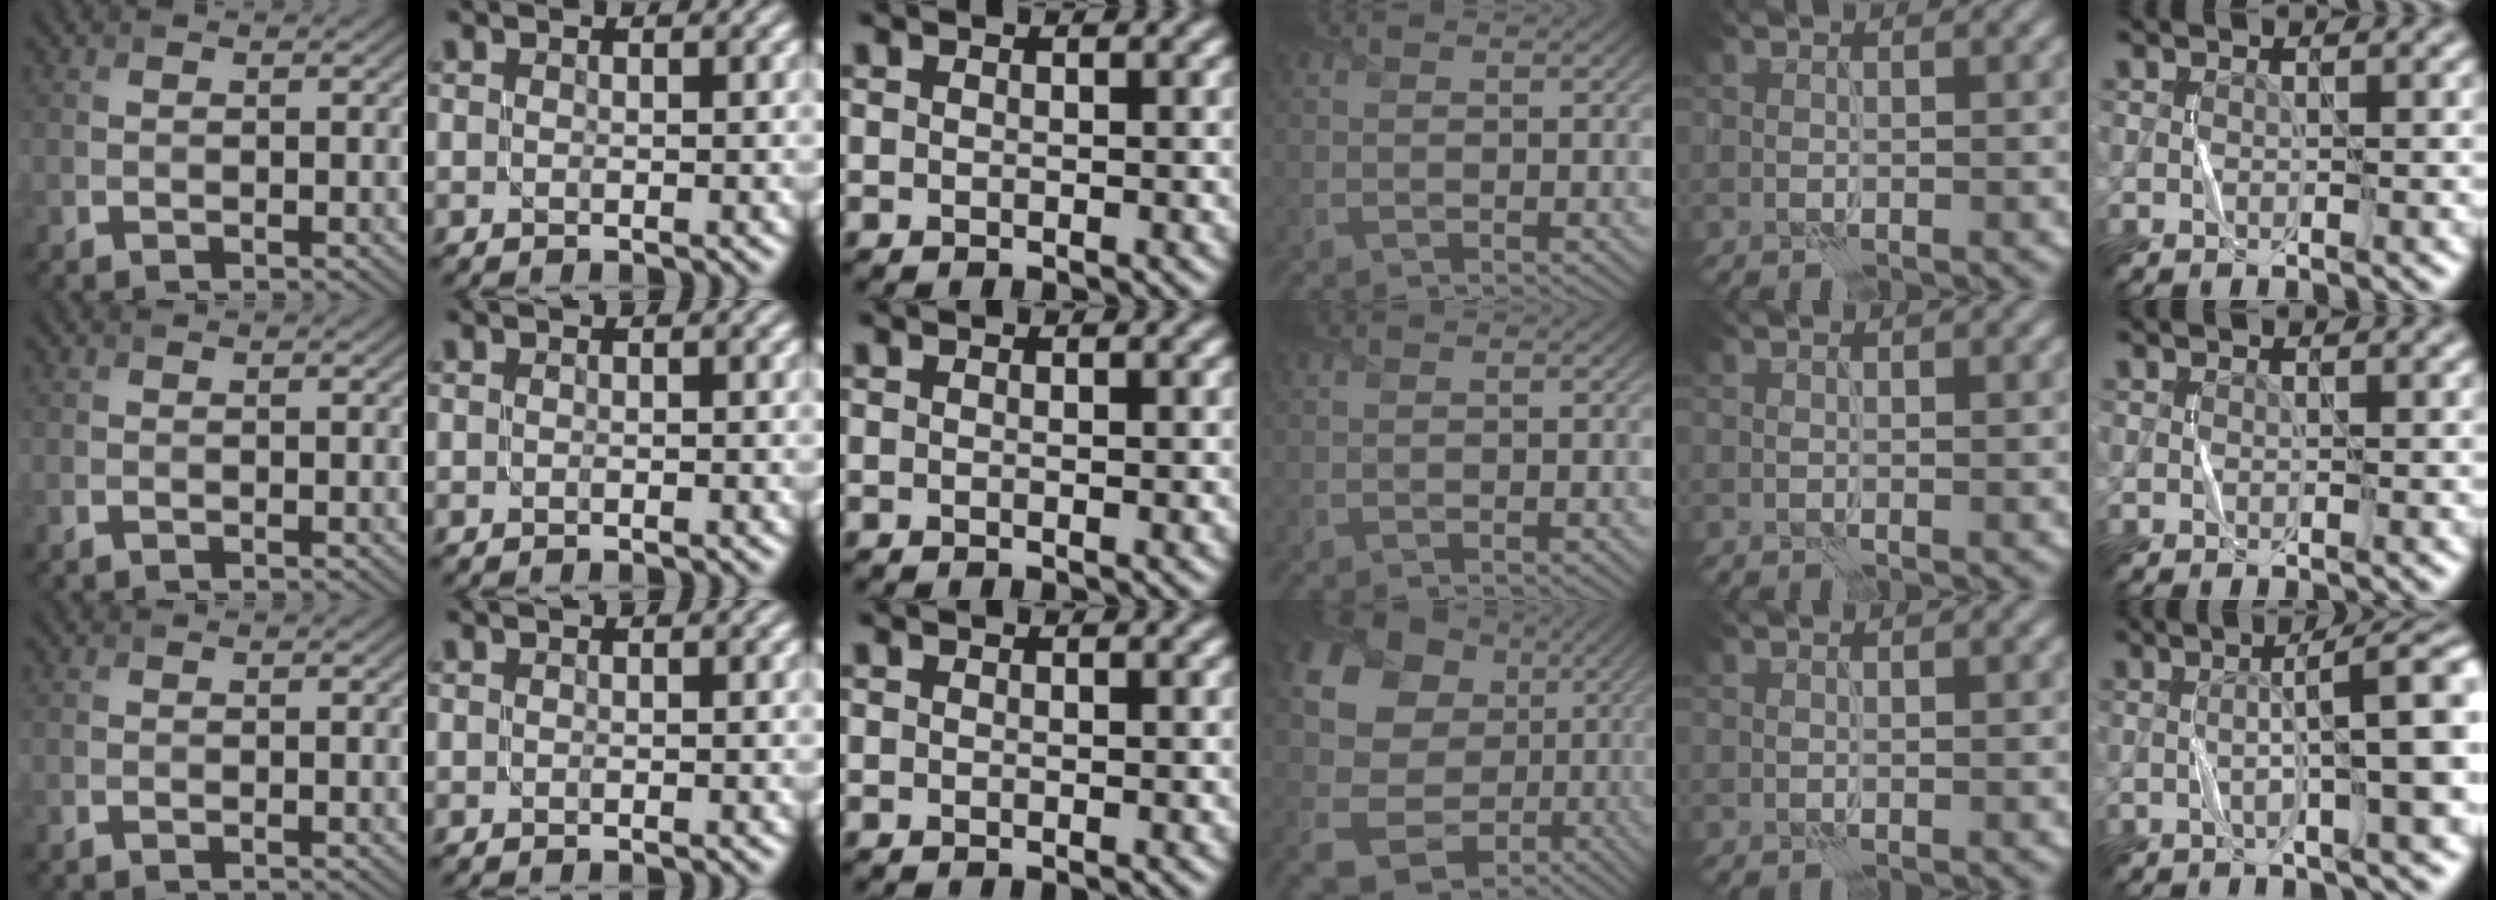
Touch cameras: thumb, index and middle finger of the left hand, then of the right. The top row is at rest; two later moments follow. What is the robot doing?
{"motion": "fold", "object": "shorts"}